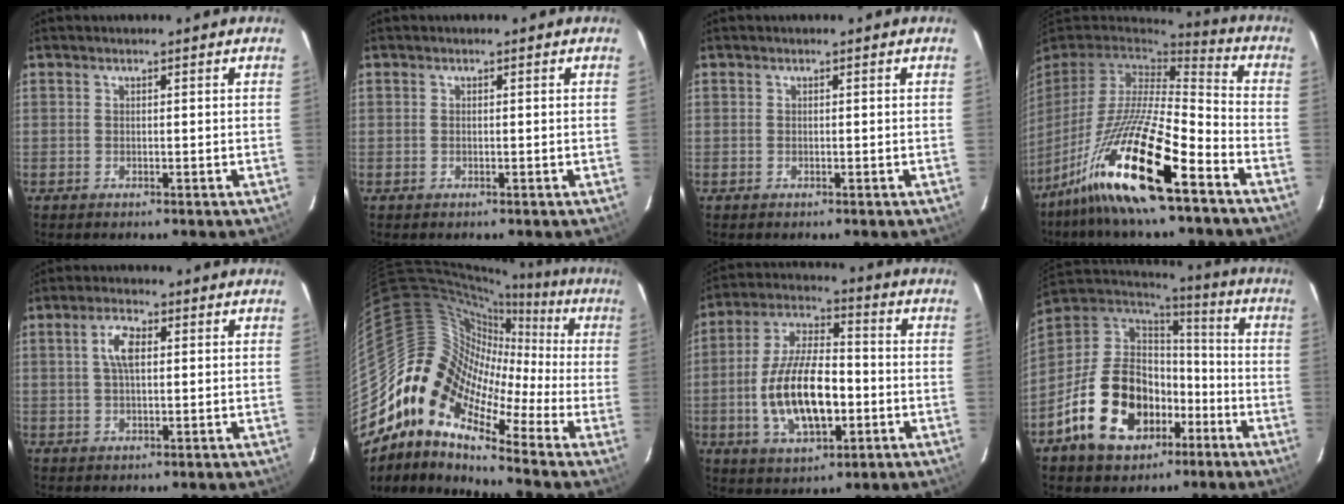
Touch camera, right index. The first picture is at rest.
{"total": 0.0}
{"total": 0.0}
{"total": 20.5, "force": [-13.2, 3.1, 15.4], "torque": [-0.301, -0.035, -0.247]}
{"total": 4.6, "force": [1.0, 2.0, 4.0], "torque": [-0.077, 0.011, 0.020]}
{"total": 12.7, "force": [-3.5, 8.8, 8.5], "torque": [-0.132, 0.014, -0.093]}
{"total": 16.4, "force": [-3.4, 7.4, 14.2], "torque": [-0.282, 0.004, -0.054]}
{"total": 20.9, "force": [-8.0, 14.8, 12.4], "torque": [-0.285, 0.033, -0.115]}